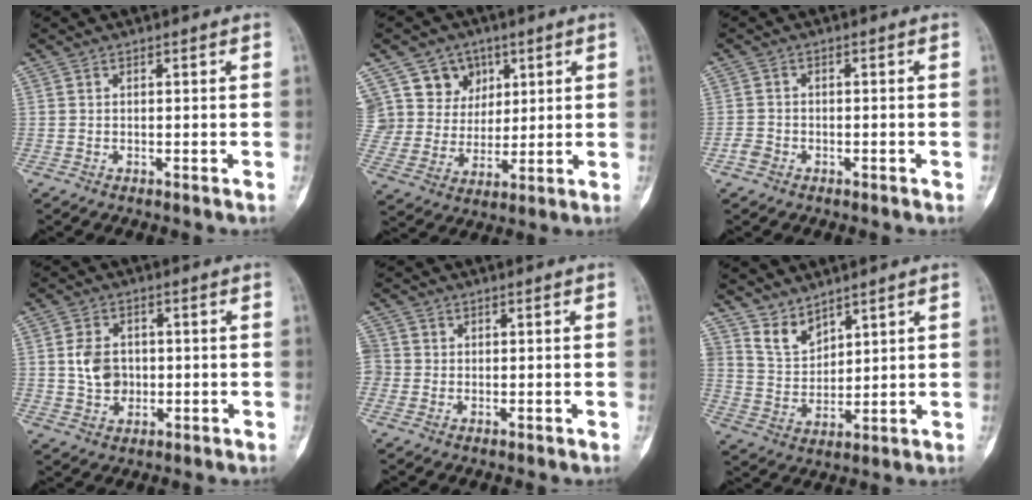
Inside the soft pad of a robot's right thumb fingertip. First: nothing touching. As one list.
[{"total": 14.1, "force": [6.6, 11.6, 4.4], "torque": [-0.042, -0.009, 0.132]}, {"total": 2.3, "force": [-1.3, 1.8, 0.7], "torque": [-0.005, 0.009, -0.030]}, {"total": 6.7, "force": [-0.1, 5.4, 4.0], "torque": [-0.047, 0.003, 0.001]}, {"total": 4.0, "force": [0.0, 3.9, 0.7], "torque": [0.002, 0.007, -0.006]}, {"total": 6.0, "force": [4.8, 3.2, 1.4], "torque": [-0.004, -0.042, 0.108]}]